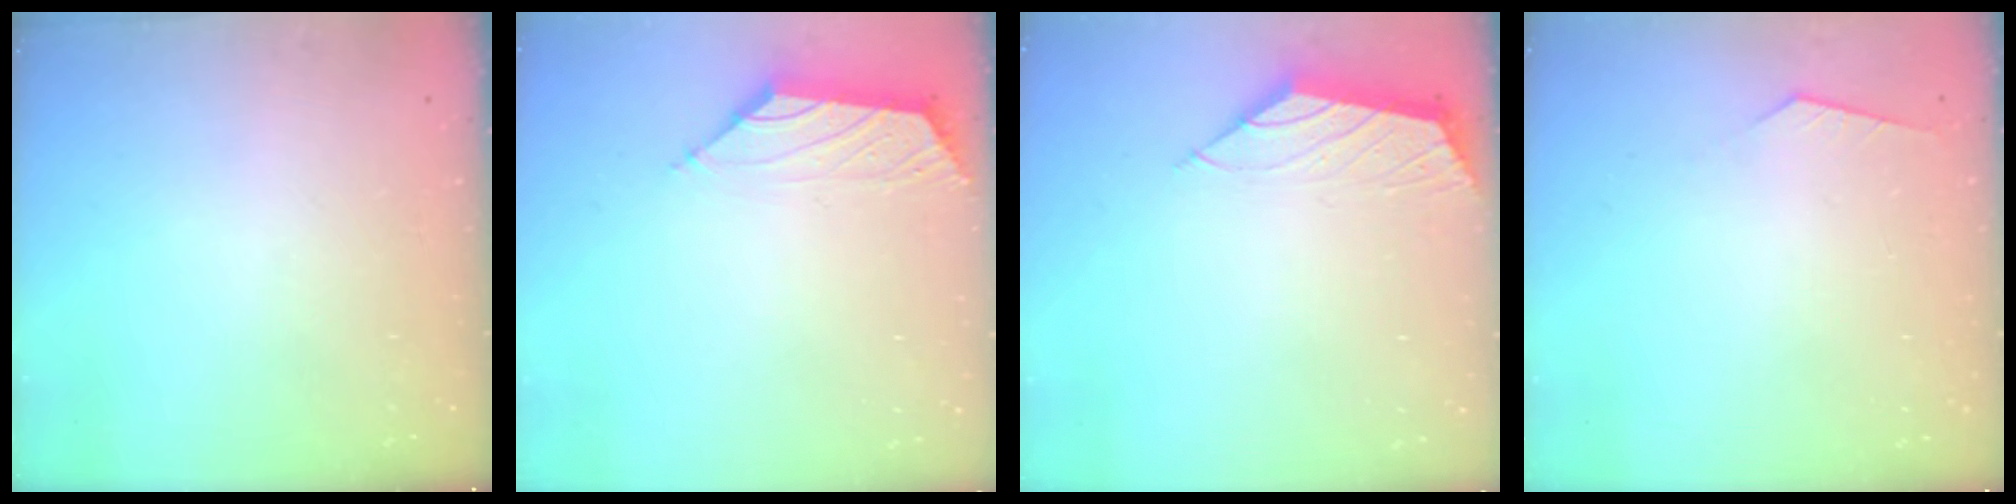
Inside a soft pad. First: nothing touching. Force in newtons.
{"total": 0.8, "press": 0.5, "slide": 0.6}
{"total": 1.6, "press": 1.5, "slide": 0.5}
{"total": 2.4, "press": 2.4, "slide": 0.4}